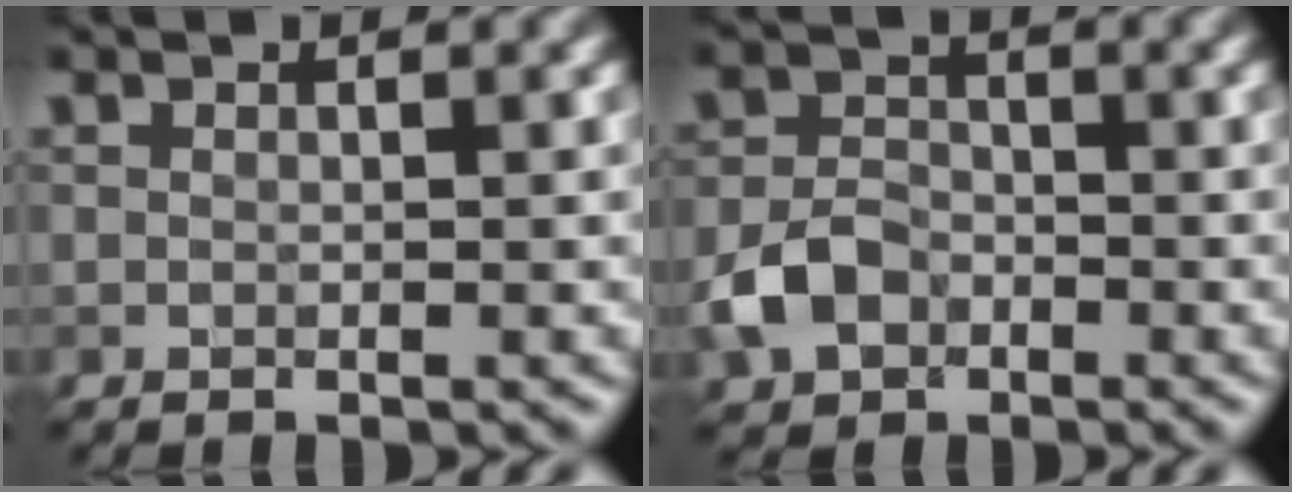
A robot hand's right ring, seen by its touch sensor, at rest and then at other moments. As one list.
[{"total": 3.6, "force": [-1.7, 2.6, 1.9], "torque": [-0.039, 0.002, -0.037]}]